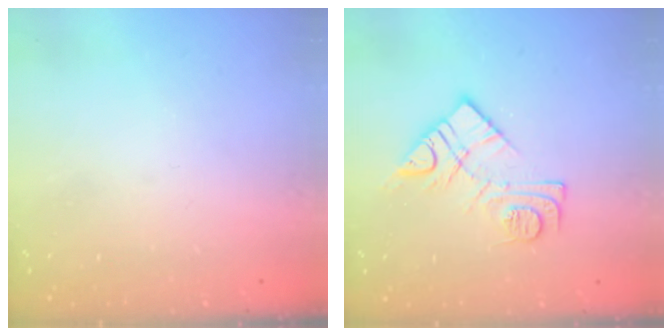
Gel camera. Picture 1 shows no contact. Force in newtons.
{"total": 11.0, "press": 10.9, "slide": 0.7}